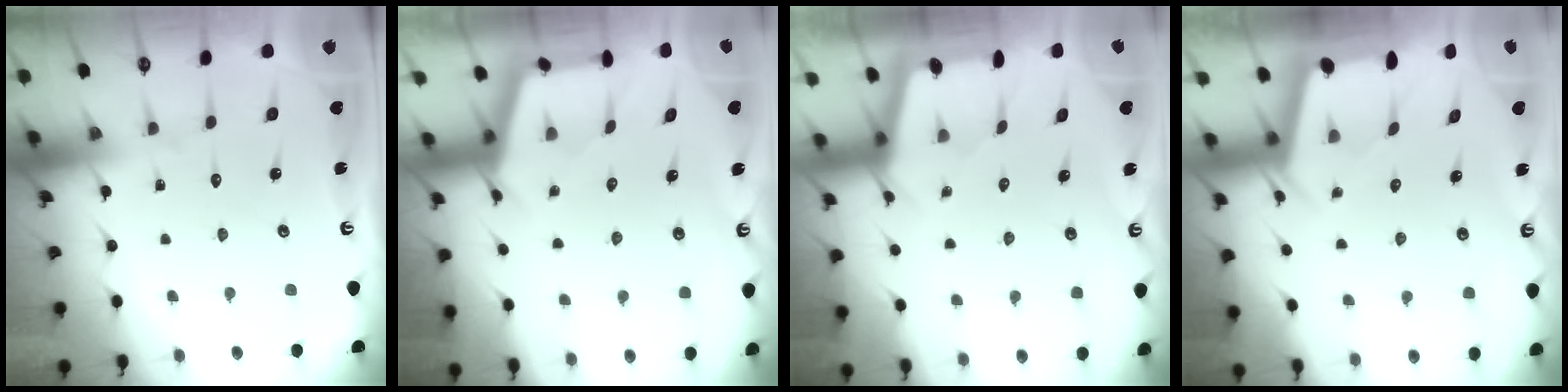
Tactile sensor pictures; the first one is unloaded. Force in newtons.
{"total": 3.0, "press": 3.0, "slide": 0.4}
{"total": 2.3, "press": 2.3, "slide": 0.3}
{"total": 2.1, "press": 2.0, "slide": 0.3}